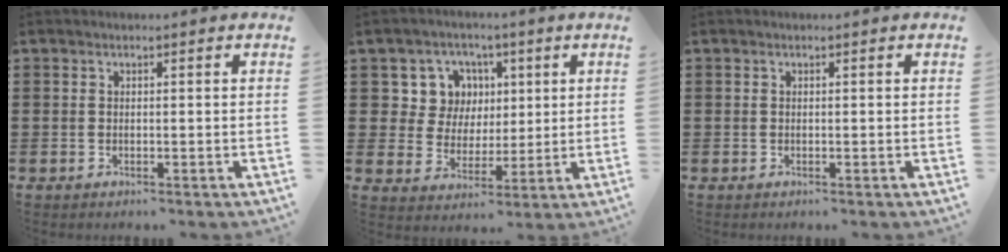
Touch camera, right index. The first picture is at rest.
{"total": 8.2, "force": [2.7, 7.5, 2.1], "torque": [-0.067, 0.008, 0.051]}
{"total": 0.0}